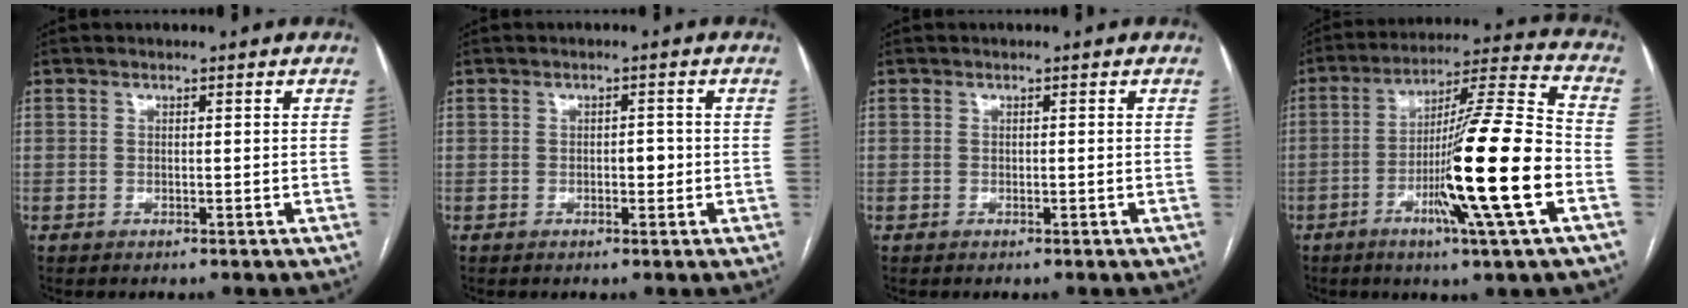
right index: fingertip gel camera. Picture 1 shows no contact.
{"total": 1.7, "force": [-0.2, 1.0, 1.4], "torque": [-0.017, 0.004, -0.002]}
{"total": 0.0}
{"total": 17.9, "force": [-5.3, -1.0, 17.1], "torque": [-0.291, -0.008, -0.097]}